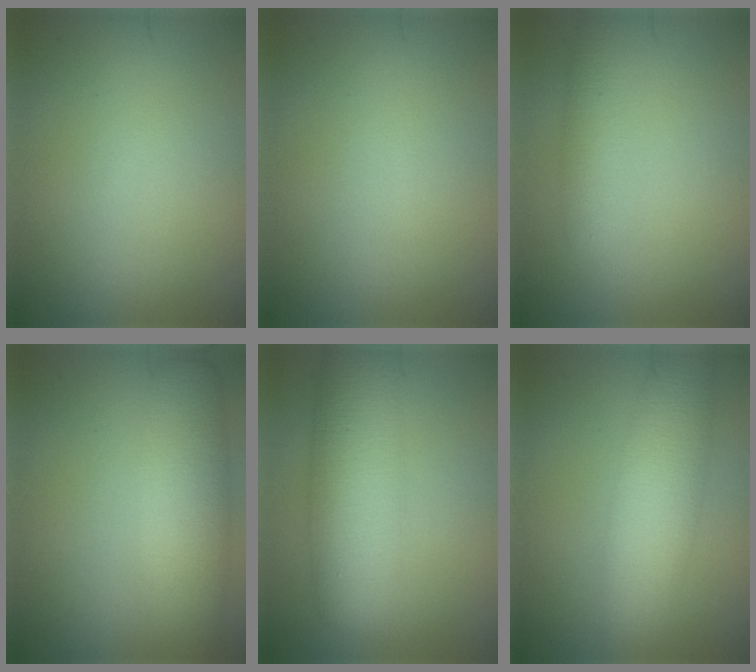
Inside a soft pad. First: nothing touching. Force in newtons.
{"total": 0.0}
{"total": 2.2, "press": 2.2, "slide": 0.1}
{"total": 7.2, "press": 7.2, "slide": 0.6}
{"total": 8.4, "press": 8.4, "slide": 0.2}
{"total": 7.3, "press": 7.3, "slide": 0.2}